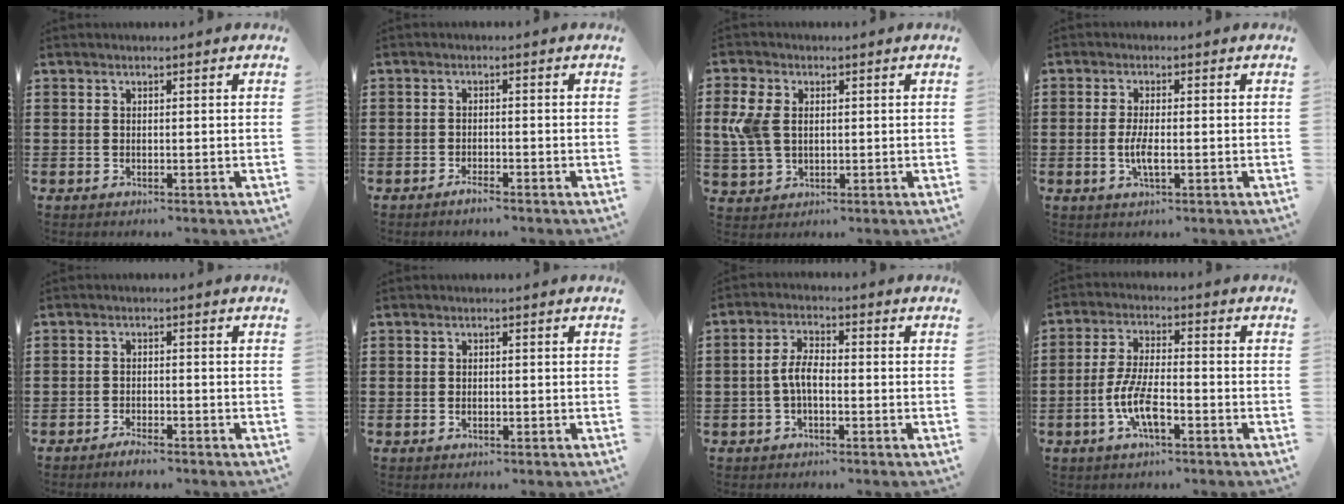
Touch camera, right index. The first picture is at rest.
{"total": 1.6, "force": [-1.5, 0.1, 0.7], "torque": [-0.014, -0.004, -0.026]}
{"total": 5.9, "force": [0.9, 4.0, 4.2], "torque": [-0.127, 0.001, 0.006]}
{"total": 3.5, "force": [-0.8, 0.8, 3.3], "torque": [-0.072, -0.005, -0.019]}
{"total": 1.9, "force": [-1.8, 0.1, 0.6], "torque": [-0.015, 0.000, -0.035]}
{"total": 0.6, "force": [-0.3, 0.4, 0.4], "torque": [-0.010, -0.002, -0.005]}
{"total": 4.3, "force": [-1.2, 1.7, 3.8], "torque": [-0.090, 0.000, -0.028]}
{"total": 7.5, "force": [-2.8, 2.3, 6.5], "torque": [-0.149, -0.012, -0.057]}